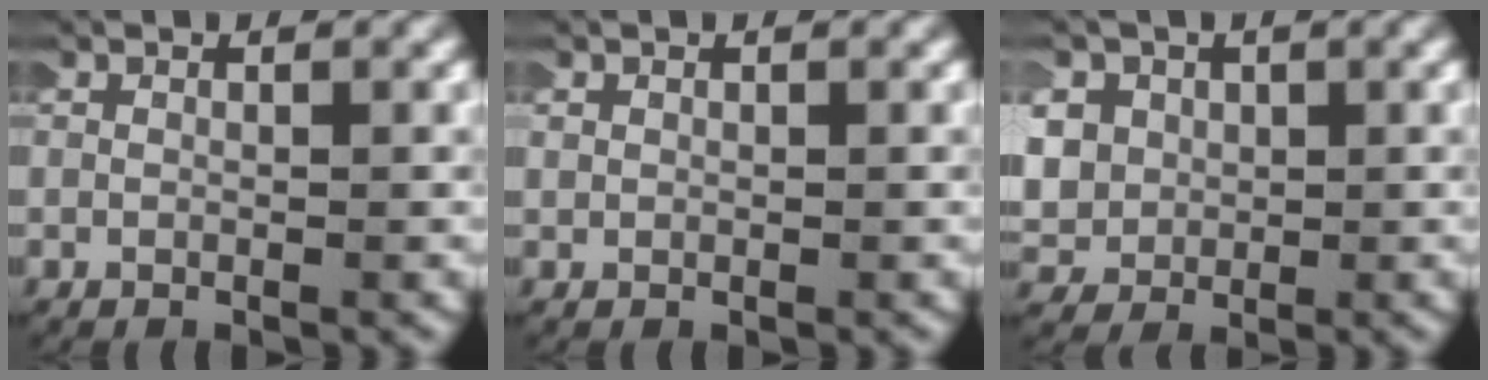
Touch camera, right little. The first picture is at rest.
{"total": 0.6, "force": [0.2, 0.5, 0.1], "torque": [-0.003, 0.002, 0.003]}
{"total": 6.6, "force": [0.7, 6.0, 2.8], "torque": [-0.087, -0.009, 0.009]}